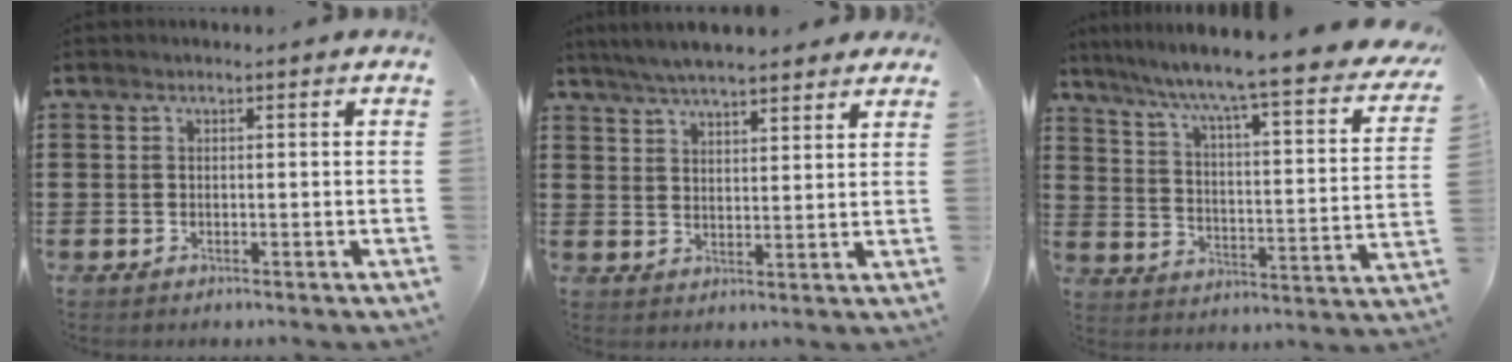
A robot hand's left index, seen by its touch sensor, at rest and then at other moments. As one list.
[{"total": 5.5, "force": [5.0, 0.7, 2.0], "torque": [-0.053, -0.012, 0.093]}, {"total": 6.1, "force": [4.9, -1.0, 3.5], "torque": [-0.092, -0.055, 0.069]}]